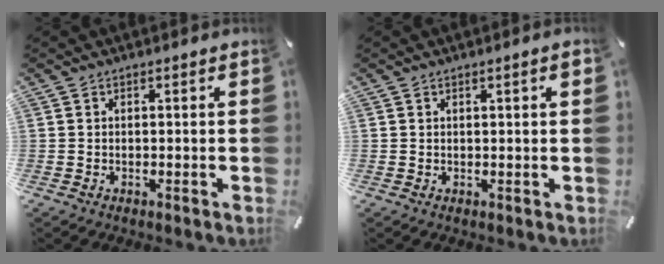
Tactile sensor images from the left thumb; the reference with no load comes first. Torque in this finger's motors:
{"motor_torque": [0.12, -0.01, 0.20, -0.08, 0.07]}